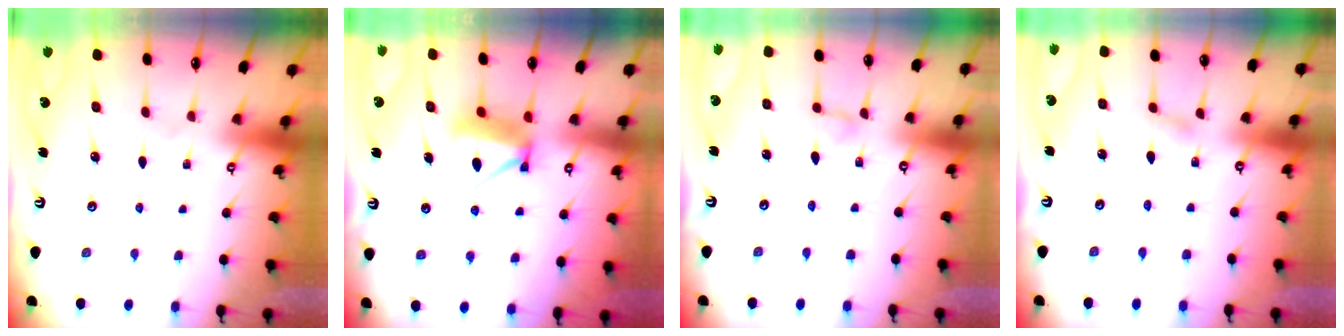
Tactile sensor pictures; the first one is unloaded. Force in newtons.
{"total": 7.4, "press": 7.4, "slide": 0.6}
{"total": 2.9, "press": 2.9, "slide": 0.2}
{"total": 2.9, "press": 2.9, "slide": 0.3}